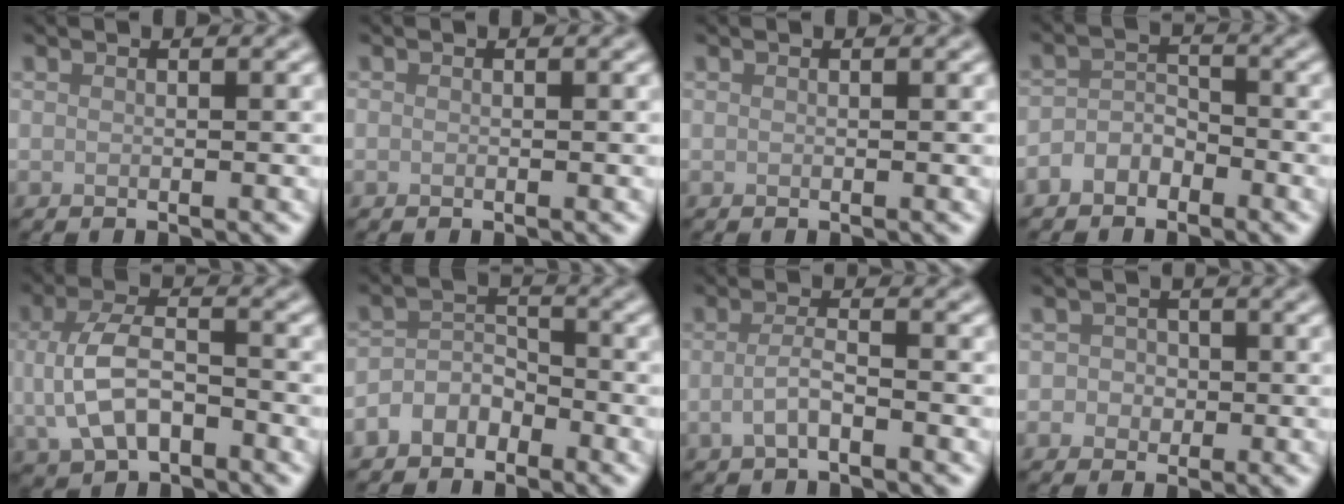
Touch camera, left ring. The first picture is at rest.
{"total": 0.0}
{"total": 0.0}
{"total": 2.2, "force": [-1.5, 1.4, 0.7], "torque": [-0.013, 0.009, -0.030]}
{"total": 6.5, "force": [-1.1, 4.0, 5.0], "torque": [-0.112, -0.004, -0.022]}
{"total": 2.8, "force": [-1.9, 1.8, 1.0], "torque": [-0.017, 0.009, -0.041]}
{"total": 2.2, "force": [-0.8, 0.8, 1.8], "torque": [-0.039, 0.001, -0.022]}
{"total": 2.3, "force": [0.0, 2.1, 0.8], "torque": [0.009, 0.003, -0.017]}